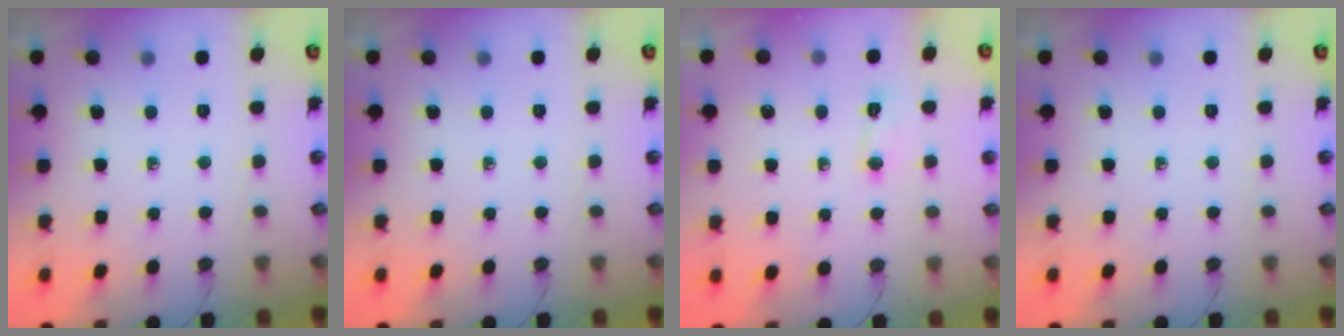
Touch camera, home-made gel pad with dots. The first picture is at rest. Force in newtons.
{"total": 0.0}
{"total": 3.5, "press": 3.5, "slide": 0.5}
{"total": 0.0}